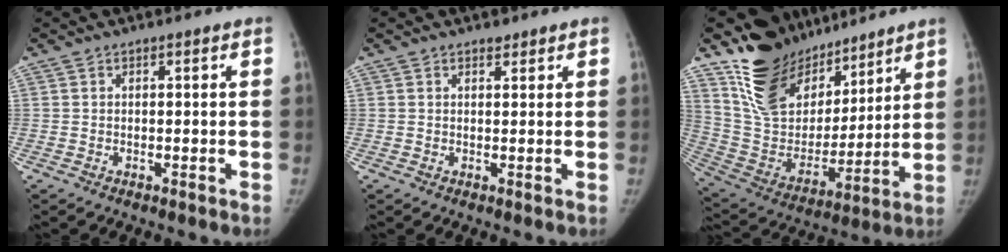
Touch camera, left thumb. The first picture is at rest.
{"total": 1.2, "force": [0.9, 0.6, 0.3], "torque": [0.001, -0.007, 0.012]}
{"total": 21.7, "force": [16.3, 11.8, 8.0], "torque": [-0.095, -0.096, 0.298]}